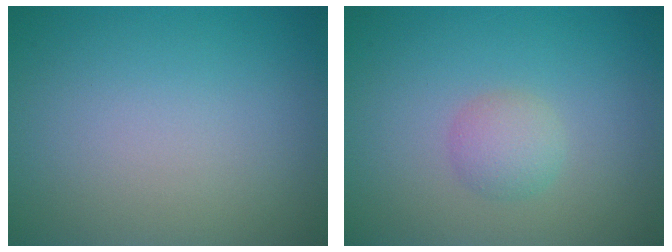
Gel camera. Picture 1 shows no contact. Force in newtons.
{"total": 1.9, "press": 1.9, "slide": 0.0}